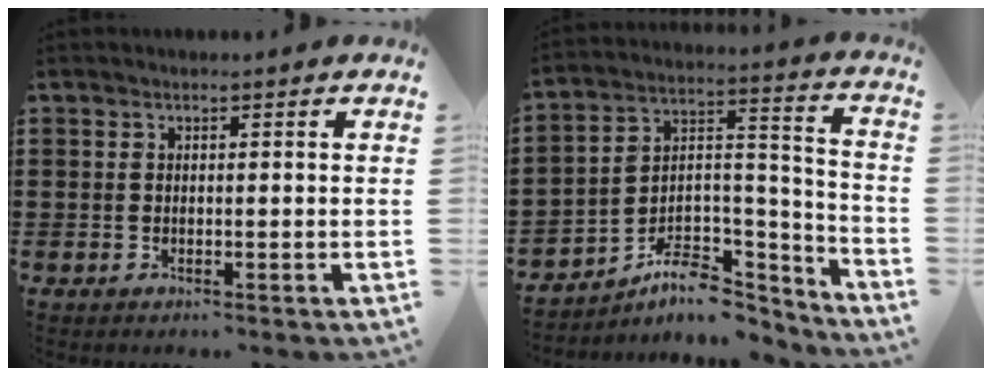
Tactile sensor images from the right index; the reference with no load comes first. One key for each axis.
{"total": 7.9, "fx": -6.1, "fy": 3.8, "fz": 3.3, "tx": -0.057, "ty": 0.013, "tz": -0.112}